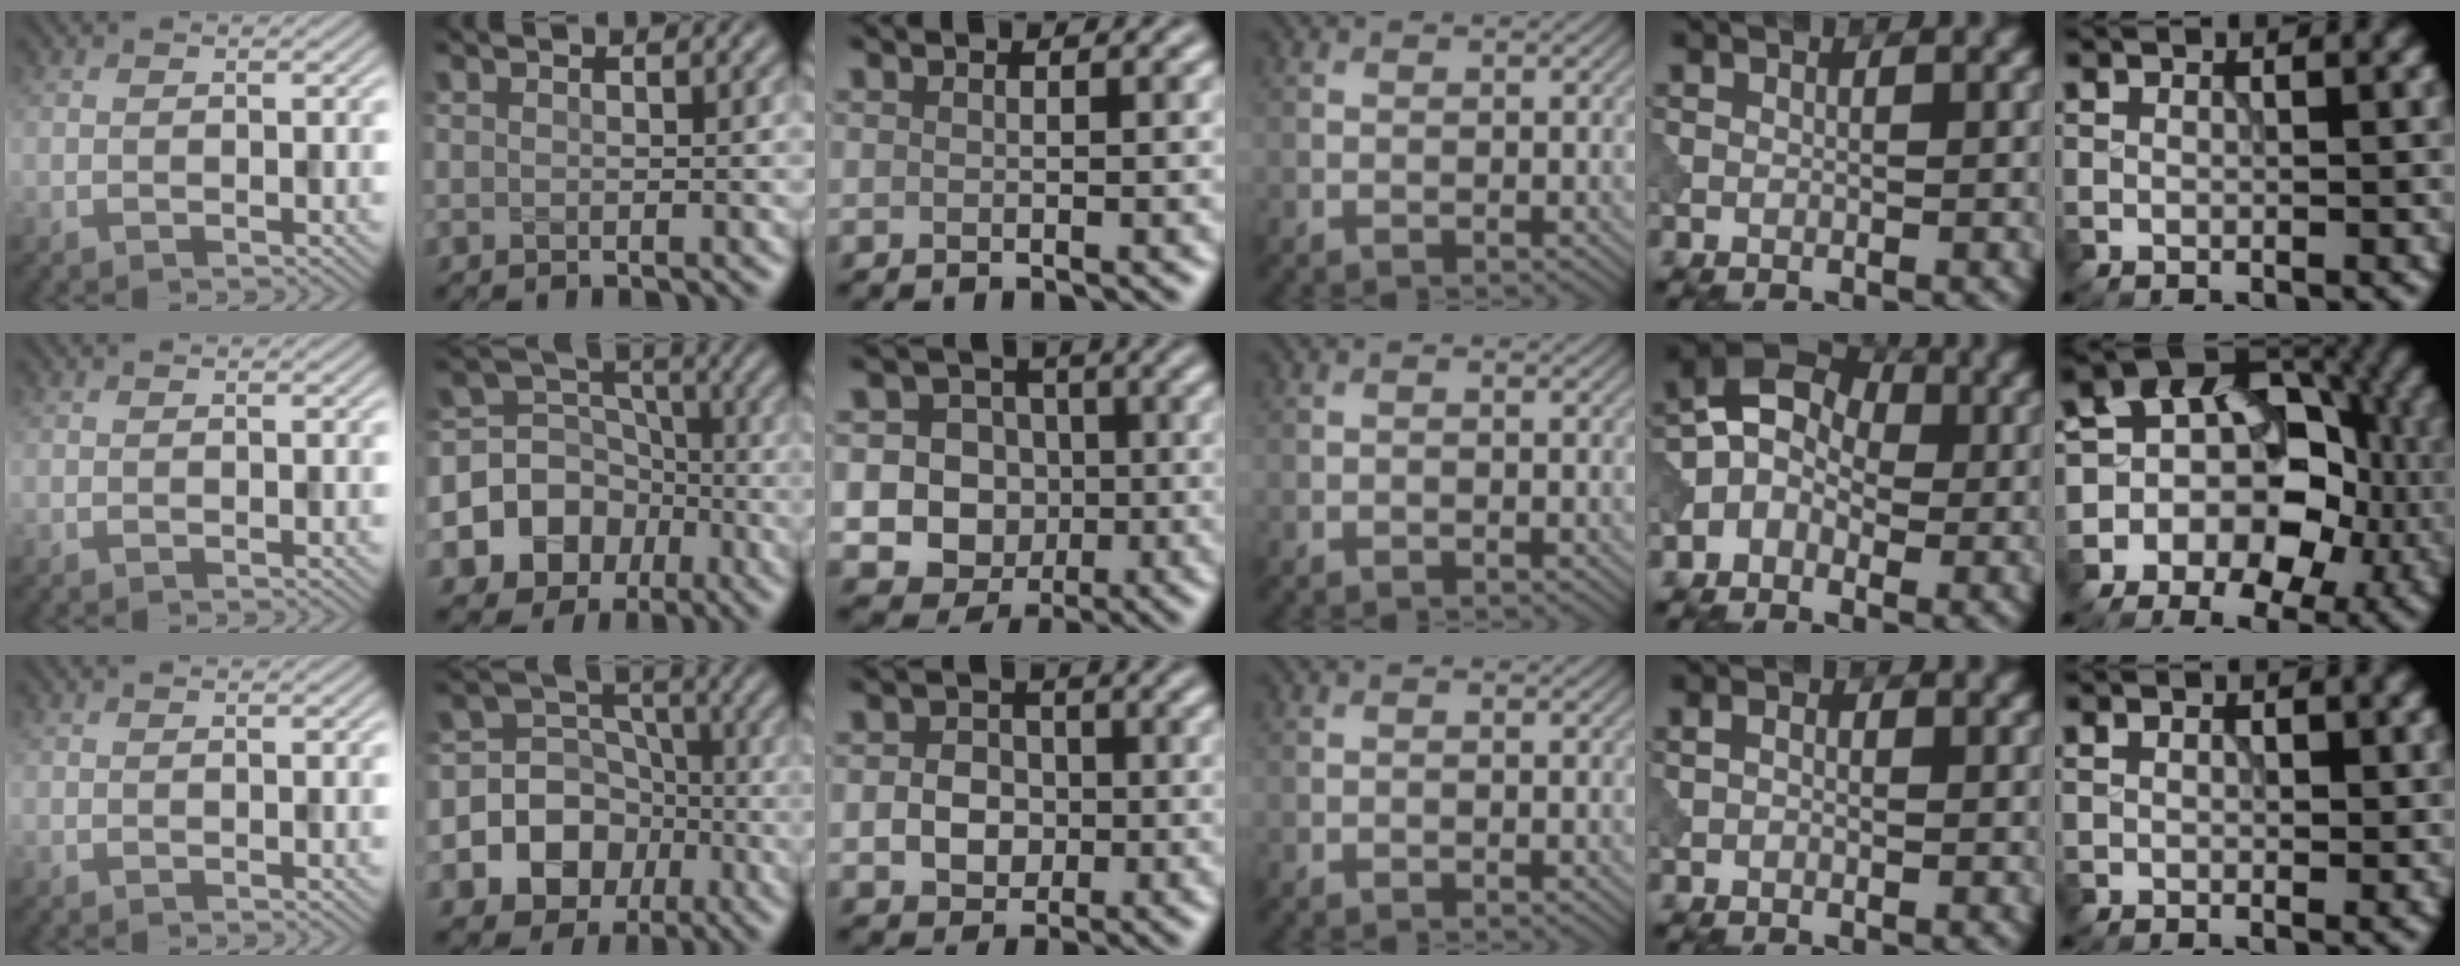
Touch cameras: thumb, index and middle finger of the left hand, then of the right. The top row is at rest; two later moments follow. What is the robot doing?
{"motion": "insert", "object": "peg toy"}